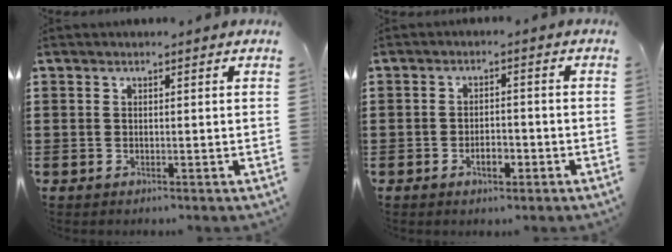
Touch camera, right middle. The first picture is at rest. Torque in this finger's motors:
{"motor_torque": [0.00, 0.00, 0.16, 0.07]}